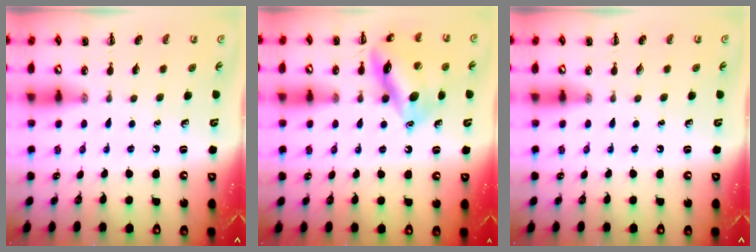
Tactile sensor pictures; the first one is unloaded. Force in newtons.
{"total": 14.9, "press": 14.9, "slide": 1.3}
{"total": 0.0}